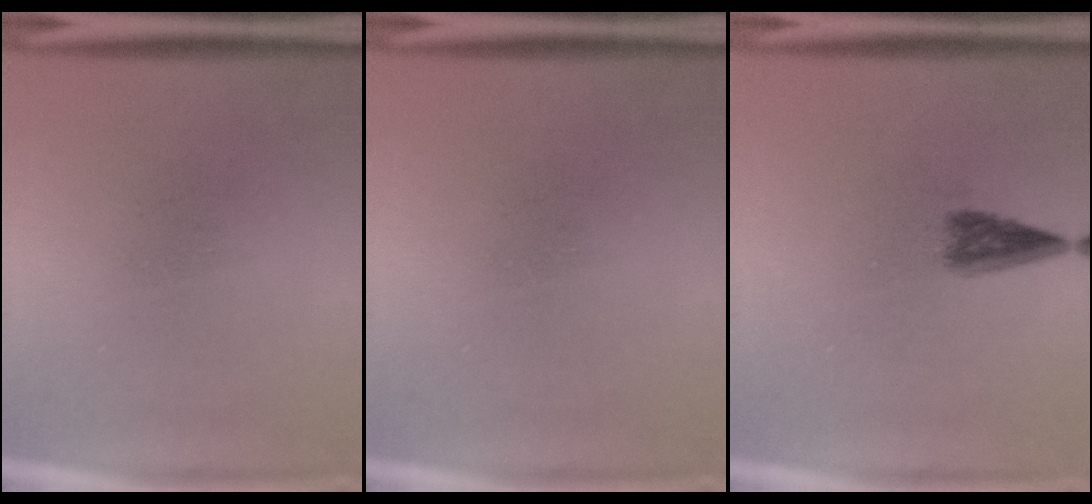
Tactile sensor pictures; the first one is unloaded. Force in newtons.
{"total": 0.0}
{"total": 3.2}